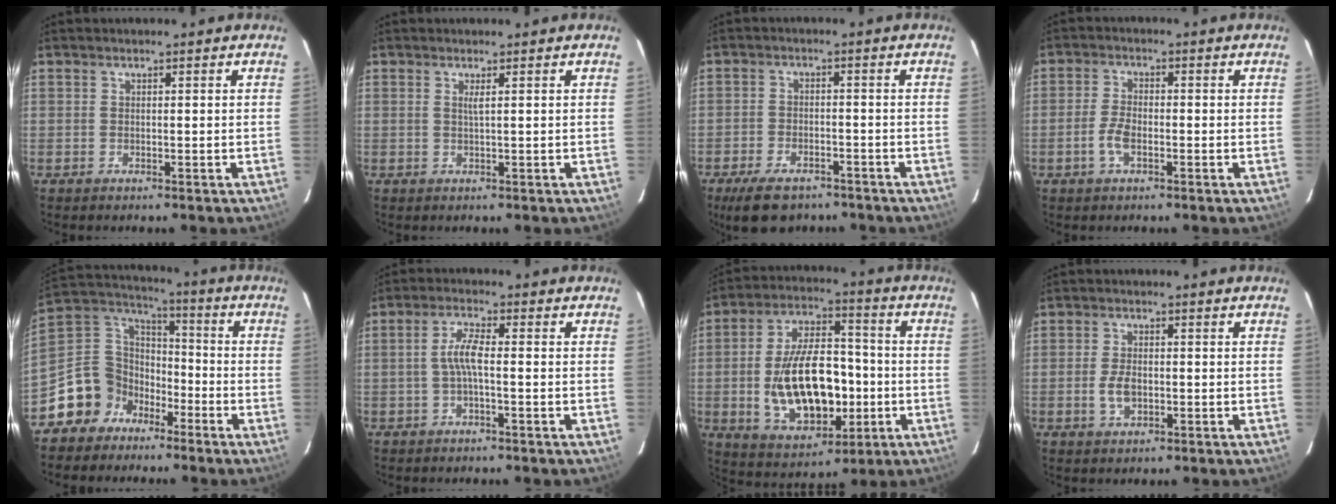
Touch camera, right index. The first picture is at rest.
{"total": 1.0, "force": [0.5, -0.3, 0.8], "torque": [-0.015, 0.000, 0.009]}
{"total": 9.8, "force": [-7.3, 4.5, 4.8], "torque": [-0.116, -0.006, -0.115]}
{"total": 3.9, "force": [-1.6, 1.8, 3.1], "torque": [-0.070, 0.003, -0.030]}
{"total": 11.8, "force": [-7.4, 9.1, 1.9], "torque": [-0.064, 0.050, -0.140]}
{"total": 3.9, "force": [-0.7, 0.5, 3.8], "torque": [-0.080, 0.008, -0.014]}
{"total": 18.8, "force": [-3.0, 10.3, 15.4], "torque": [-0.298, 0.013, -0.026]}
{"total": 3.9, "force": [-0.9, 2.3, 3.0], "torque": [-0.063, 0.001, -0.013]}